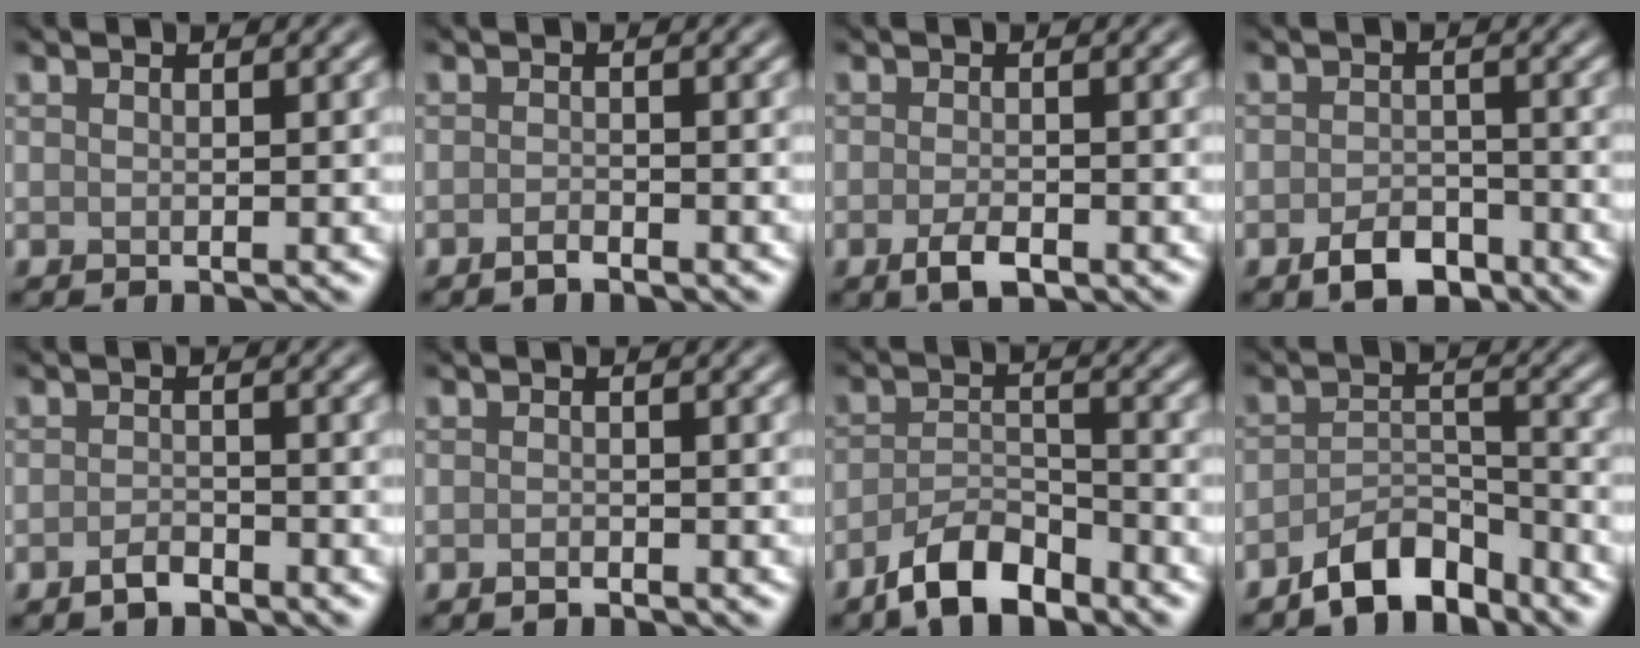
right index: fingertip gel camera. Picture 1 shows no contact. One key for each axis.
{"total": 1.0, "fx": -0.8, "fy": 0.2, "fz": 0.5, "tx": -0.009, "ty": 0.002, "tz": -0.015}
{"total": 2.3, "fx": -1.3, "fy": 0.8, "fz": 1.7, "tx": -0.033, "ty": -0.002, "tz": -0.024}
{"total": 3.4, "fx": -2.1, "fy": 1.9, "fz": 1.8, "tx": -0.026, "ty": 0.002, "tz": -0.041}
{"total": 1.5, "fx": -1.2, "fy": 0.5, "fz": 0.8, "tx": -0.016, "ty": 0.003, "tz": -0.023}
{"total": 0.7, "fx": -0.5, "fy": 0.2, "fz": 0.4, "tx": -0.005, "ty": 0.000, "tz": -0.009}
{"total": 5.1, "fx": -3.8, "fy": 1.9, "fz": 2.8, "tx": -0.047, "ty": -0.003, "tz": -0.073}
{"total": 4.7, "fx": -3.7, "fy": 1.9, "fz": 2.3, "tx": -0.034, "ty": 0.002, "tz": -0.071}